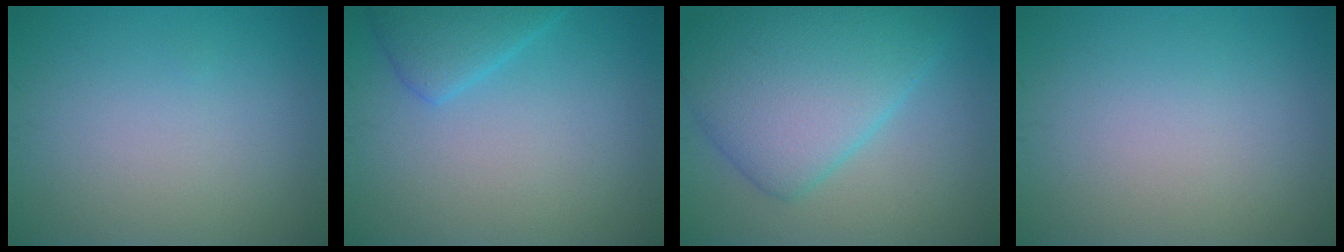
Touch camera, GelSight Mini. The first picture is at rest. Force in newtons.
{"total": 2.9, "press": 2.9, "slide": 0.2}
{"total": 8.7, "press": 8.7, "slide": 0.1}
{"total": 0.0}